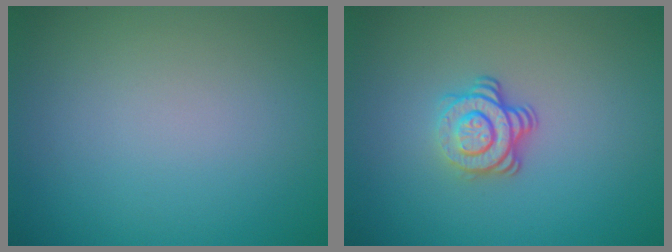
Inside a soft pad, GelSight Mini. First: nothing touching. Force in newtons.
{"total": 3.6, "press": 2.5, "slide": 2.5}